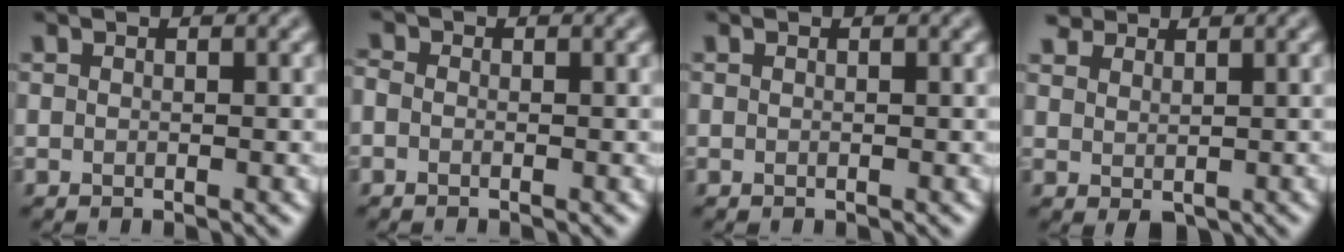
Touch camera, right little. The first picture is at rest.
{"total": 1.0, "force": [-0.5, 0.7, 0.5], "torque": [-0.014, -0.004, -0.014]}
{"total": 0.0}
{"total": 2.6, "force": [1.5, 1.9, 1.1], "torque": [-0.021, 0.001, 0.028]}